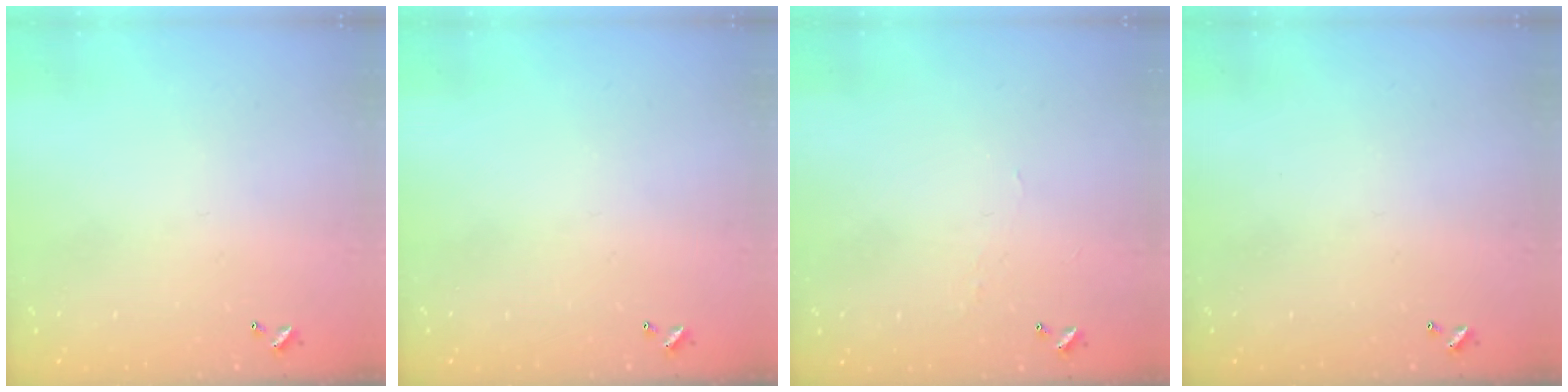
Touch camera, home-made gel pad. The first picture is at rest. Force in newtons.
{"total": 0.0}
{"total": 1.2, "press": 1.1, "slide": 0.3}
{"total": 0.0}